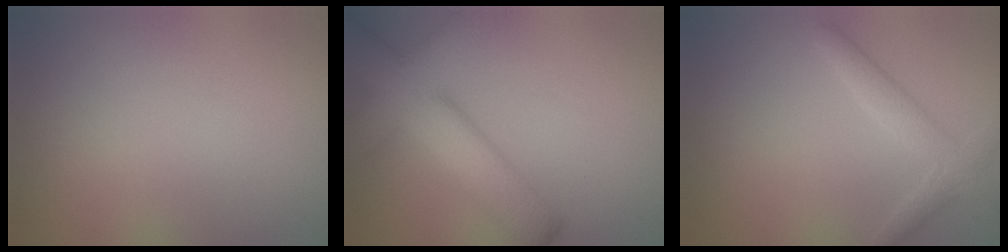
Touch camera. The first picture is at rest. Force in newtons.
{"total": 8.4, "press": 8.4, "slide": 0.4}
{"total": 2.4, "press": 2.4, "slide": 0.2}